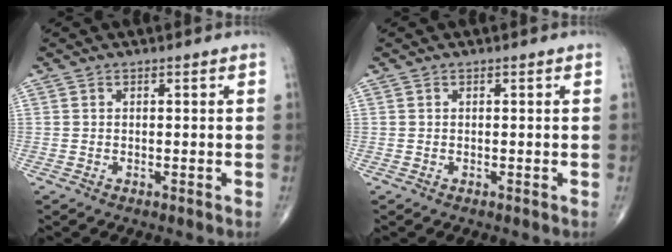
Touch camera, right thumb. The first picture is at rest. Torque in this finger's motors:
{"motor_torque": [0.00, 0.00, 0.00, 0.00, 0.04]}